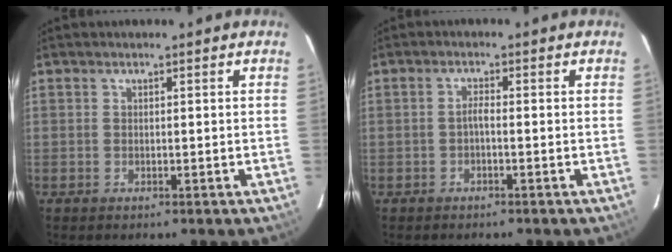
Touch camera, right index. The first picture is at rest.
{"total": 1.3, "force": [-0.7, 0.2, 1.1], "torque": [-0.021, 0.005, -0.015]}